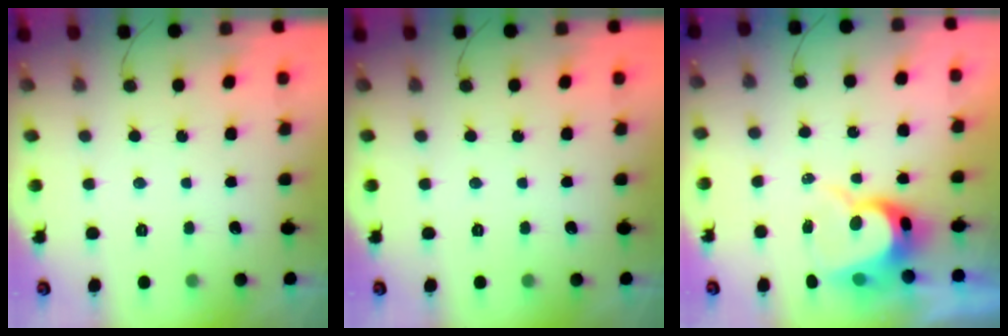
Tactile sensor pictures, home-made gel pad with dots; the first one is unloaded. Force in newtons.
{"total": 0.0}
{"total": 9.5, "press": 9.5, "slide": 0.7}